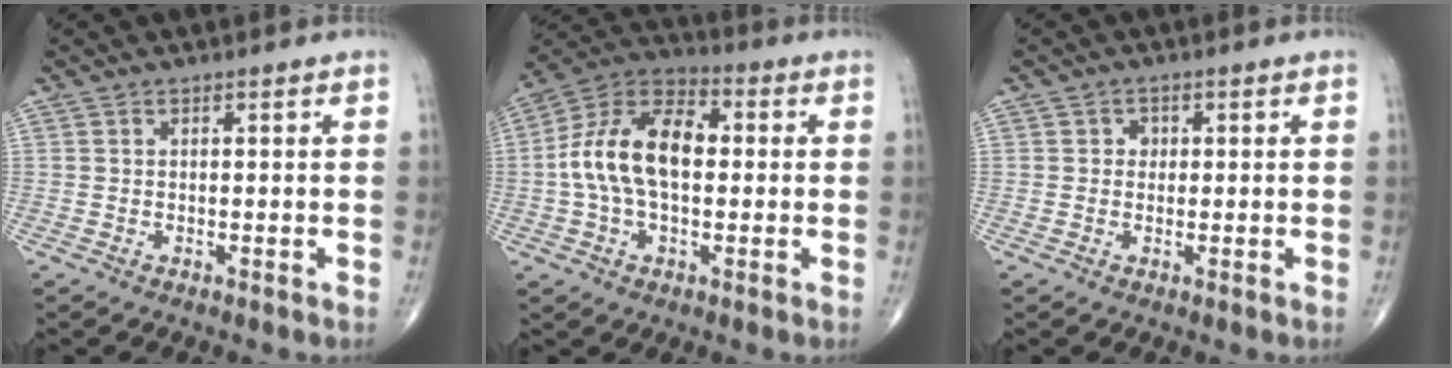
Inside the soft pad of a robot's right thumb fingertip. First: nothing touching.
{"total": 15.3, "force": [0.6, 8.8, 12.5], "torque": [-0.228, 0.036, -0.001]}
{"total": 1.6, "force": [0.2, 1.5, 0.6], "torque": [0.001, 0.003, -0.001]}